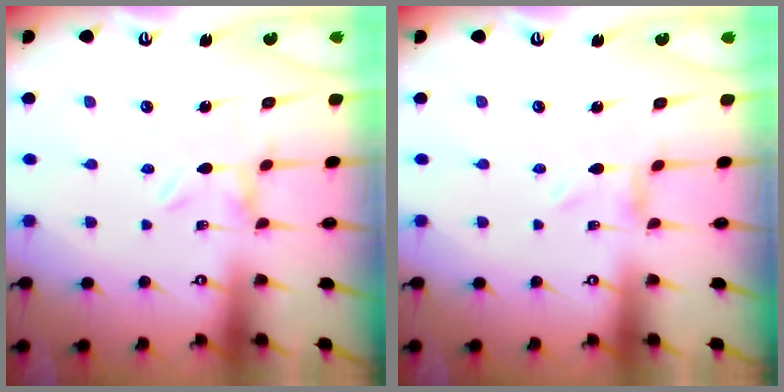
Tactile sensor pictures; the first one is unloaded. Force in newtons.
{"total": 0.0}